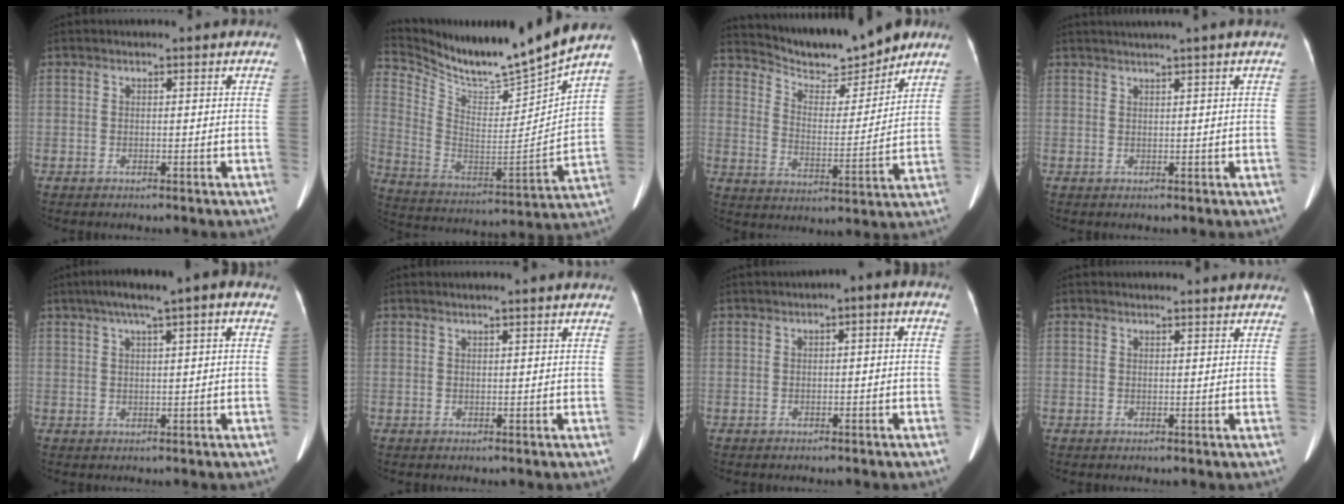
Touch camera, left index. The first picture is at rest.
{"total": 16.6, "force": [15.4, -1.6, 6.0], "torque": [-0.132, -0.051, 0.275]}
{"total": 12.5, "force": [11.6, 2.0, 4.0], "torque": [-0.069, -0.004, 0.192]}
{"total": 3.8, "force": [2.9, -1.4, 2.0], "torque": [-0.023, 0.013, 0.048]}
{"total": 6.8, "force": [3.1, 0.6, 6.0], "torque": [-0.096, 0.034, 0.047]}
{"total": 2.5, "force": [2.2, -0.3, 1.2], "torque": [-0.014, 0.016, 0.031]}
{"total": 2.2, "force": [-0.3, 0.8, 2.0], "torque": [-0.024, 0.018, -0.010]}
{"total": 4.9, "force": [4.8, 0.5, 1.1], "torque": [-0.012, 0.014, 0.045]}